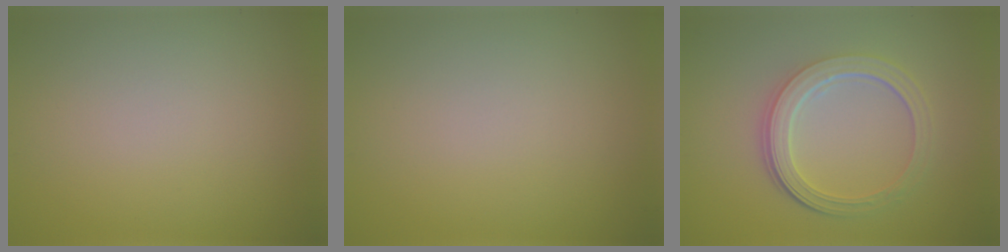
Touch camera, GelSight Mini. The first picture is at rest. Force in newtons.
{"total": 0.0}
{"total": 5.0, "press": 3.8, "slide": 3.2}